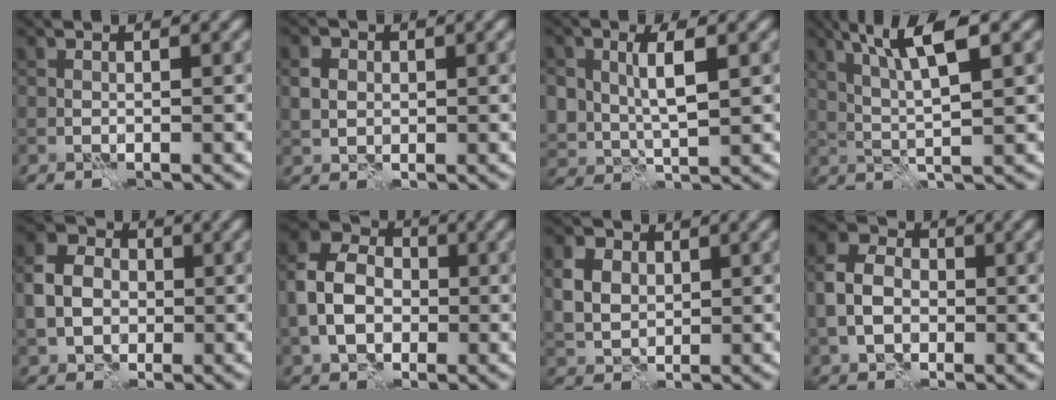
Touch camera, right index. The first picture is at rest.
{"total": 2.3, "force": [0.2, 2.0, 1.1], "torque": [-0.023, 0.002, 0.001]}
{"total": 4.5, "force": [1.1, 2.7, 3.5], "torque": [-0.076, -0.001, 0.023]}
{"total": 5.8, "force": [2.5, 1.1, 5.1], "torque": [-0.102, 0.007, 0.047]}
{"total": 5.1, "force": [-0.5, 4.2, 2.9], "torque": [-0.061, 0.007, -0.017]}
{"total": 7.1, "force": [-1.3, 5.5, 4.4], "torque": [-0.096, 0.009, -0.035]}
{"total": 4.6, "force": [1.3, 3.6, 2.6], "torque": [-0.062, 0.011, 0.018]}
{"total": 5.2, "force": [-0.9, 4.1, 3.2], "torque": [-0.069, 0.006, -0.024]}